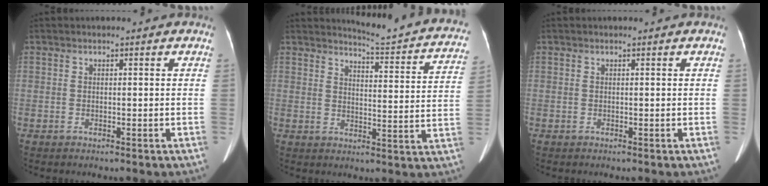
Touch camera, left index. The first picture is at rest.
{"total": 15.8, "force": [14.9, 1.1, 5.1], "torque": [-0.057, -0.074, 0.158]}
{"total": 0.0}